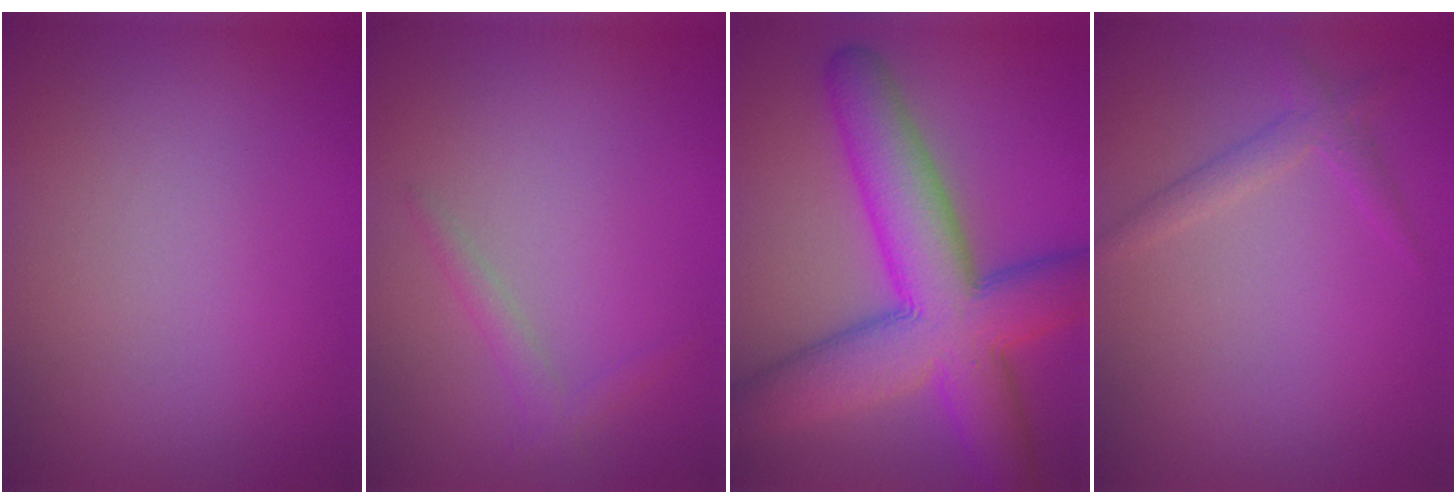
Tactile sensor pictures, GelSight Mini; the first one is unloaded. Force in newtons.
{"total": 1.3, "press": 1.3, "slide": 0.0}
{"total": 11.5, "press": 11.5, "slide": 0.4}
{"total": 1.6, "press": 1.6, "slide": 0.1}